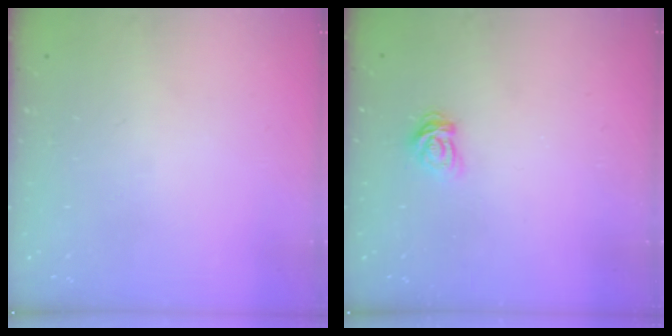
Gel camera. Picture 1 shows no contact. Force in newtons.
{"total": 6.2, "press": 6.2, "slide": 0.4}